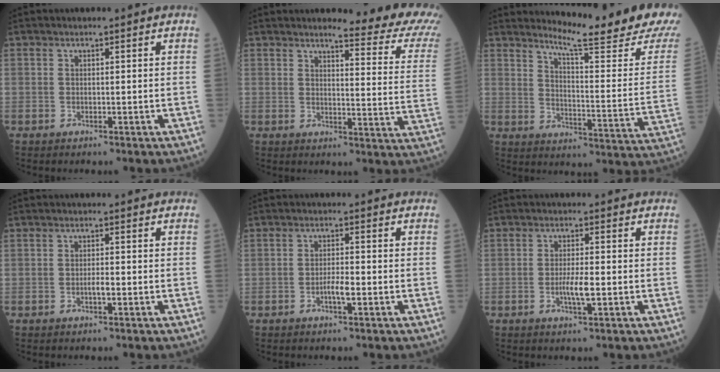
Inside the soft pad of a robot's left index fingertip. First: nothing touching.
{"total": 13.3, "force": [12.3, -0.2, 5.0], "torque": [-0.053, -0.091, 0.119]}
{"total": 17.9, "force": [15.8, -1.2, 8.3], "torque": [-0.123, -0.103, 0.198]}
{"total": 1.4, "force": [-0.5, 0.2, 1.2], "torque": [-0.024, 0.001, -0.010]}
{"total": 2.5, "force": [-1.0, 0.3, 2.2], "torque": [-0.042, 0.001, -0.019]}
{"total": 3.4, "force": [-0.9, 0.3, 3.3], "torque": [-0.066, -0.004, -0.016]}